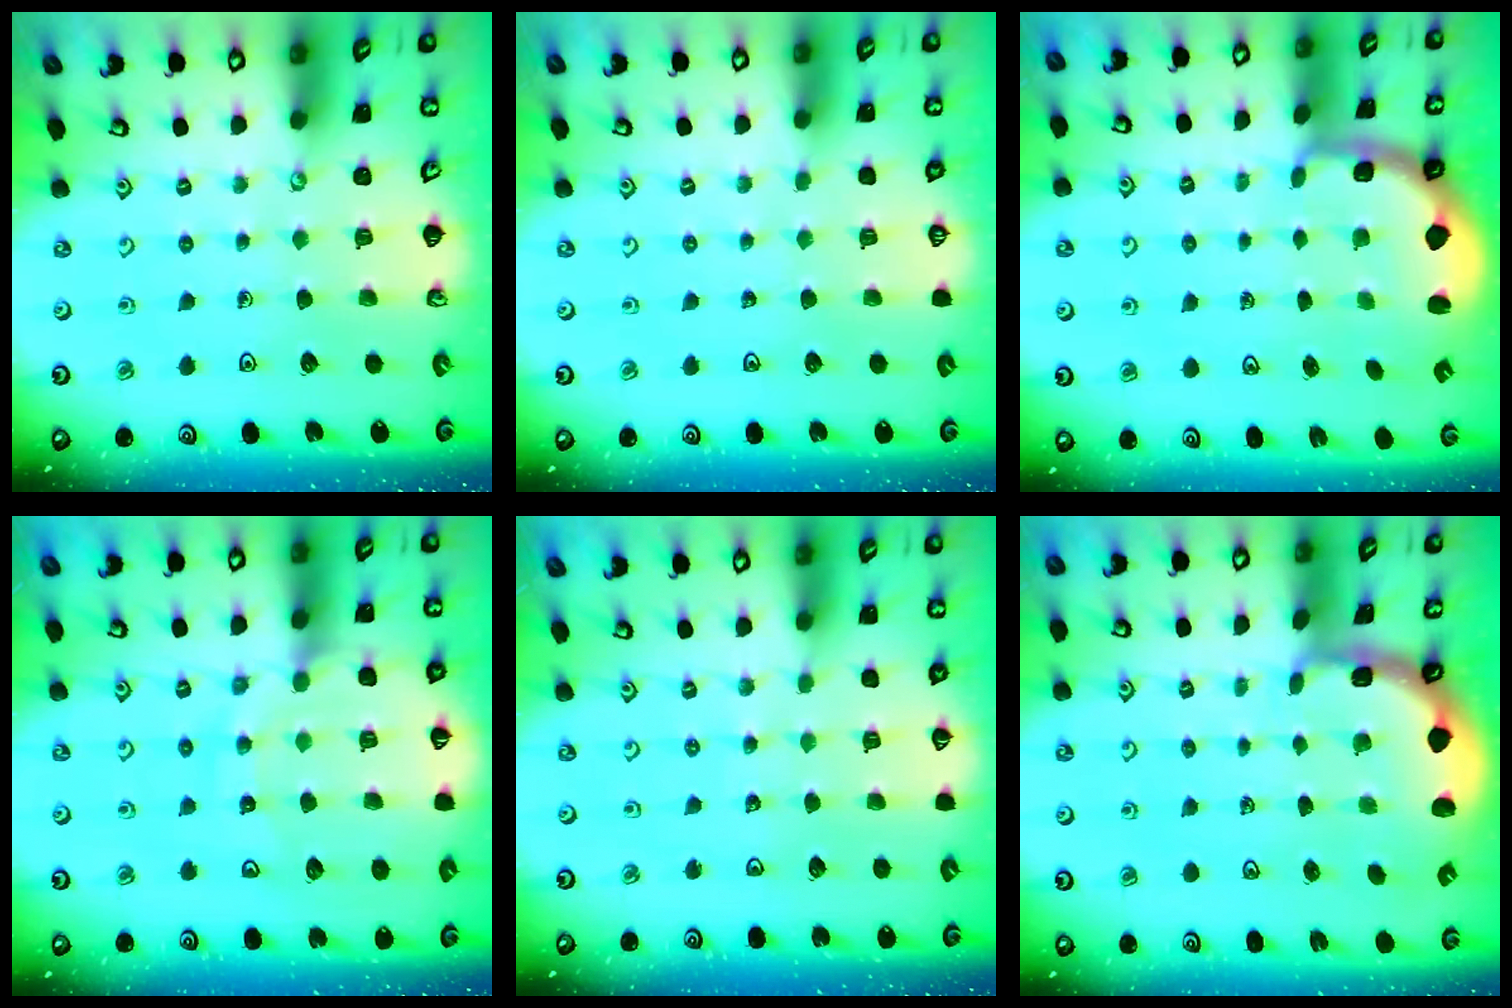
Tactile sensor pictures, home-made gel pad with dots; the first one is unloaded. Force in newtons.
{"total": 0.0}
{"total": 2.4, "press": 1.1, "slide": 2.1}
{"total": 12.4, "press": 12.3, "slide": 1.7}
{"total": 3.1, "press": 3.1, "slide": 0.2}
{"total": 1.6, "press": 1.4, "slide": 0.7}